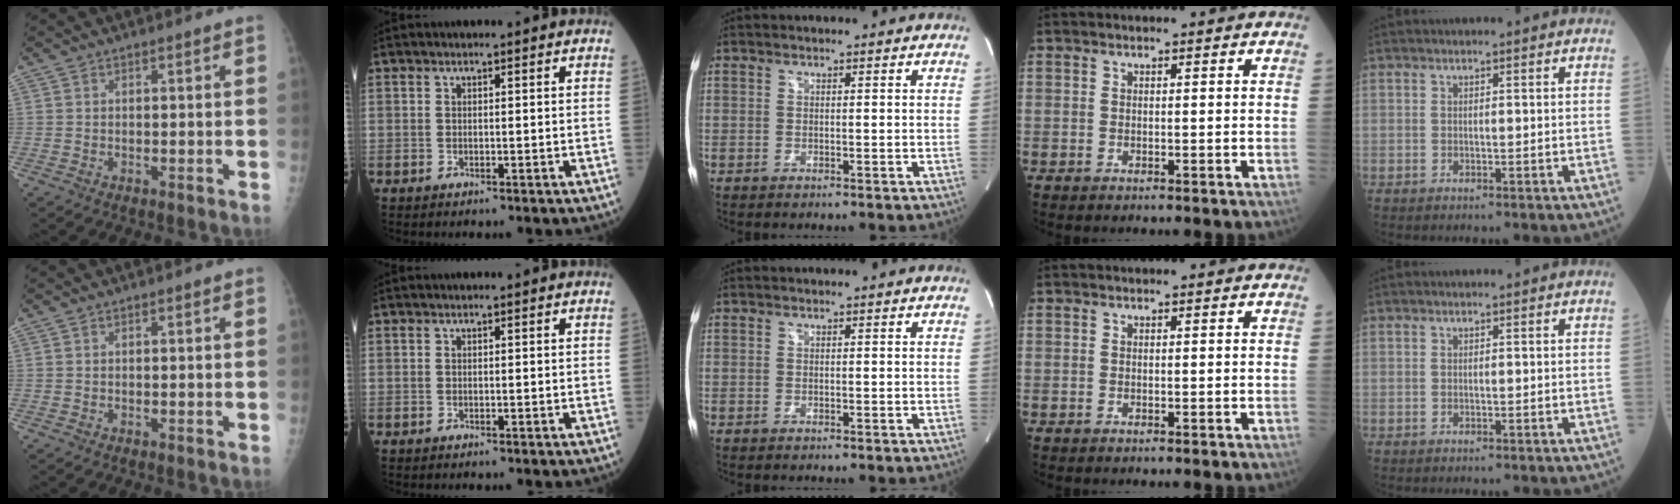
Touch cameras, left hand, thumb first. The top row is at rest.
{}